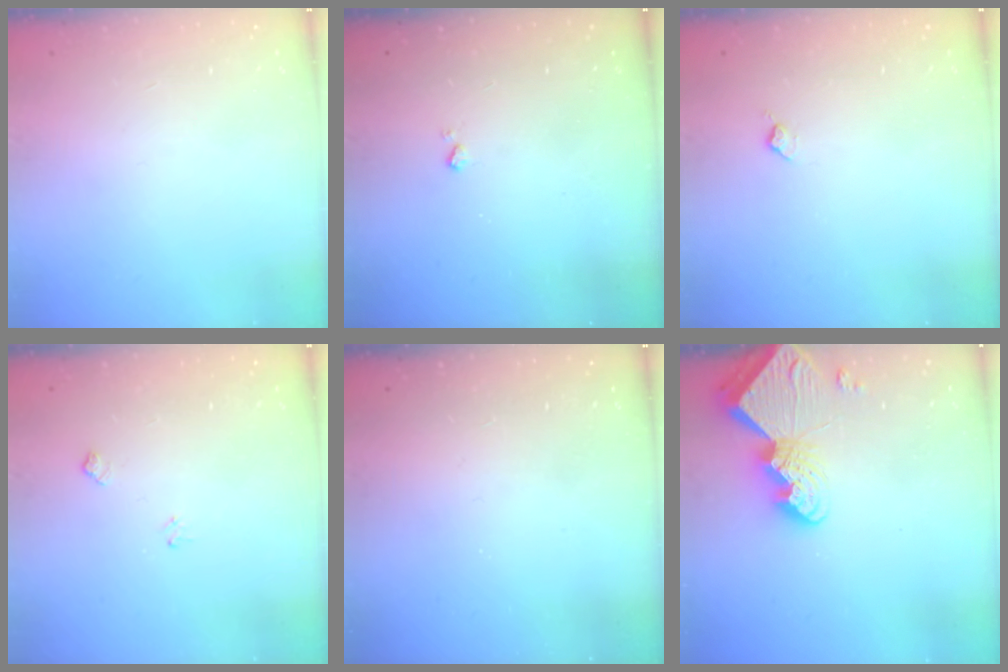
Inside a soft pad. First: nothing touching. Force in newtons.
{"total": 2.5, "press": 2.4, "slide": 0.5}
{"total": 4.1, "press": 4.0, "slide": 0.5}
{"total": 4.7, "press": 4.6, "slide": 0.7}
{"total": 0.0}
{"total": 10.7, "press": 10.7, "slide": 0.7}